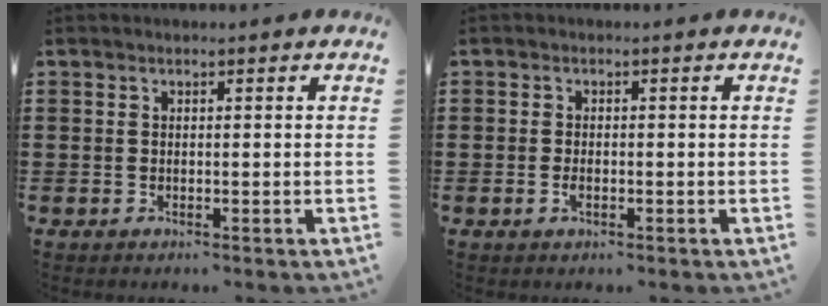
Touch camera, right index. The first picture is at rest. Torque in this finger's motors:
{"motor_torque": [0.48, 1.65, -0.03, 0.00]}